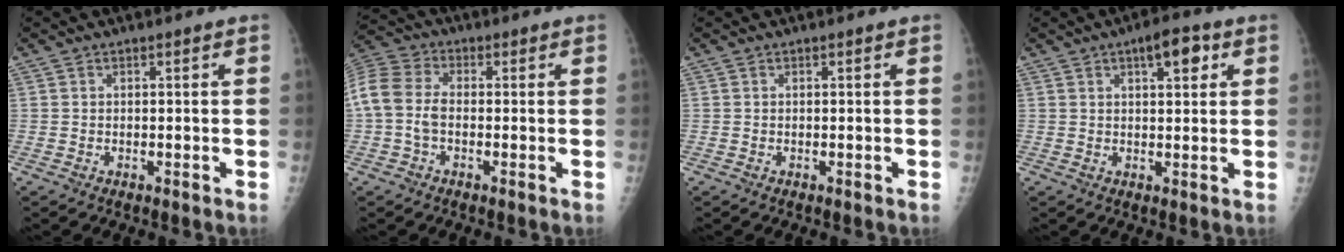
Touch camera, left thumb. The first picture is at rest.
{"total": 11.1, "force": [-0.5, 7.3, 8.3], "torque": [-0.202, 0.023, -0.014]}
{"total": 0.0}
{"total": 6.0, "force": [2.8, 2.3, 4.7], "torque": [-0.055, -0.006, 0.037]}